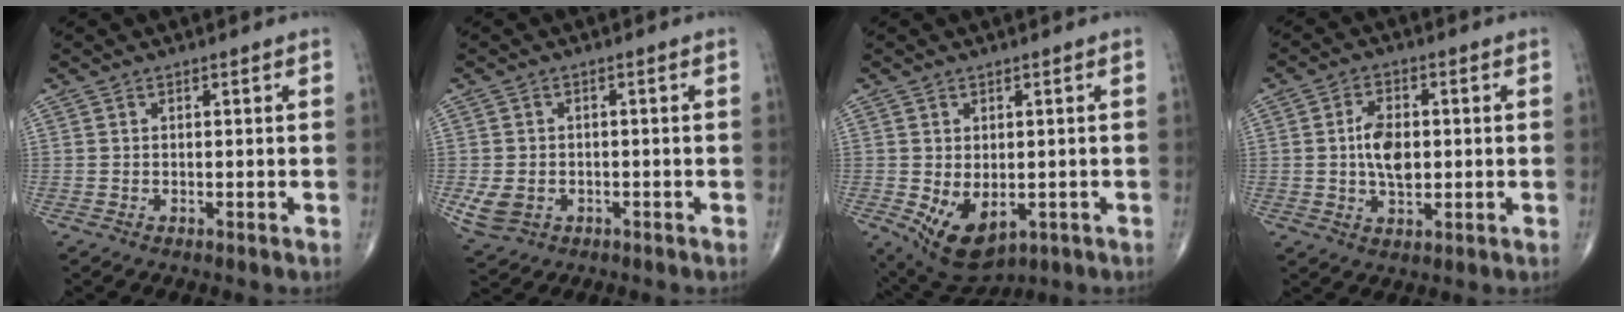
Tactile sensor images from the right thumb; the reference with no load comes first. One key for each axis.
{"total": 5.1, "fx": -1.5, "fy": 4.1, "fz": 2.8, "tx": -0.055, "ty": 0.002, "tz": -0.016}
{"total": 9.1, "fx": -2.1, "fy": 5.5, "fz": 6.9, "tx": -0.103, "ty": -0.012, "tz": -0.015}
{"total": 7.1, "fx": 0.2, "fy": 4.1, "fz": 5.8, "tx": -0.093, "ty": 0.000, "tz": 0.000}